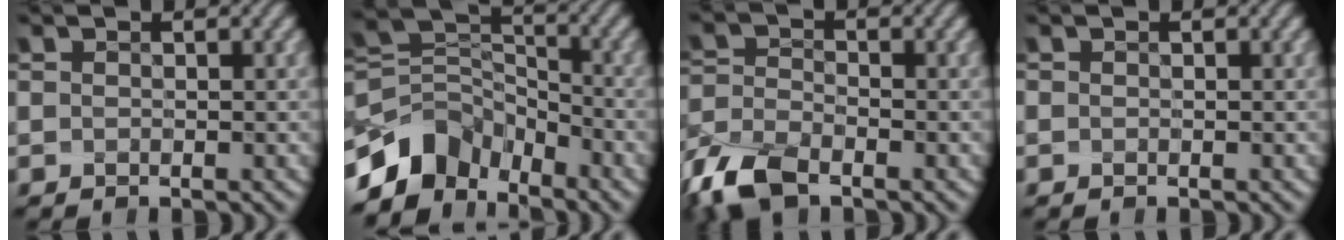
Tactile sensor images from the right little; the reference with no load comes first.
{"total": 6.5, "force": [-4.6, 4.1, 2.1], "torque": [-0.024, 0.006, -0.092]}
{"total": 7.2, "force": [-5.4, 3.1, 3.8], "torque": [-0.084, -0.006, -0.114]}
{"total": 0.0}